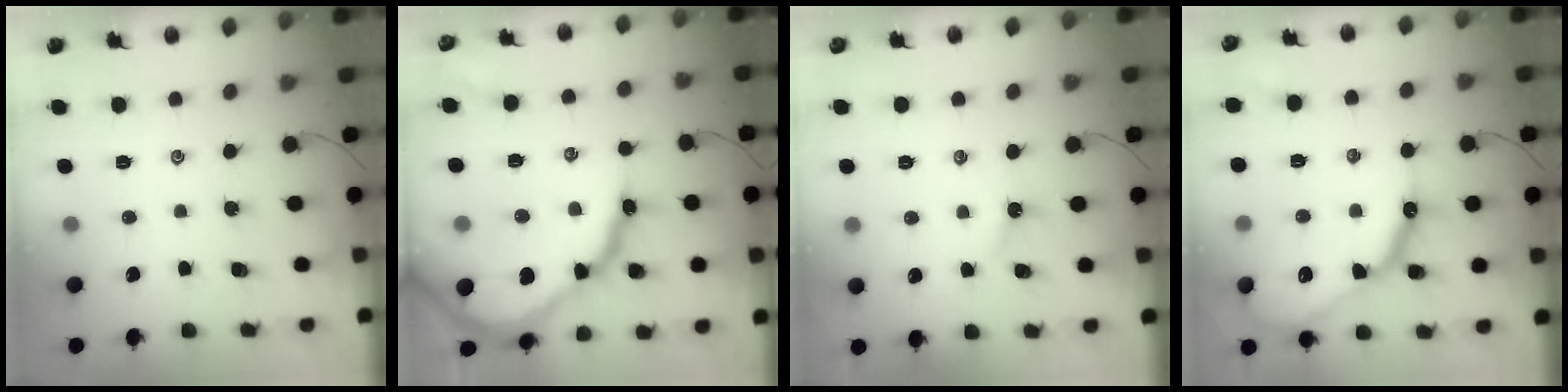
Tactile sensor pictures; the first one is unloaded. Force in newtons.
{"total": 25.4, "press": 25.3, "slide": 2.5}
{"total": 1.5, "press": 1.5, "slide": 0.3}
{"total": 16.0, "press": 15.9, "slide": 0.8}